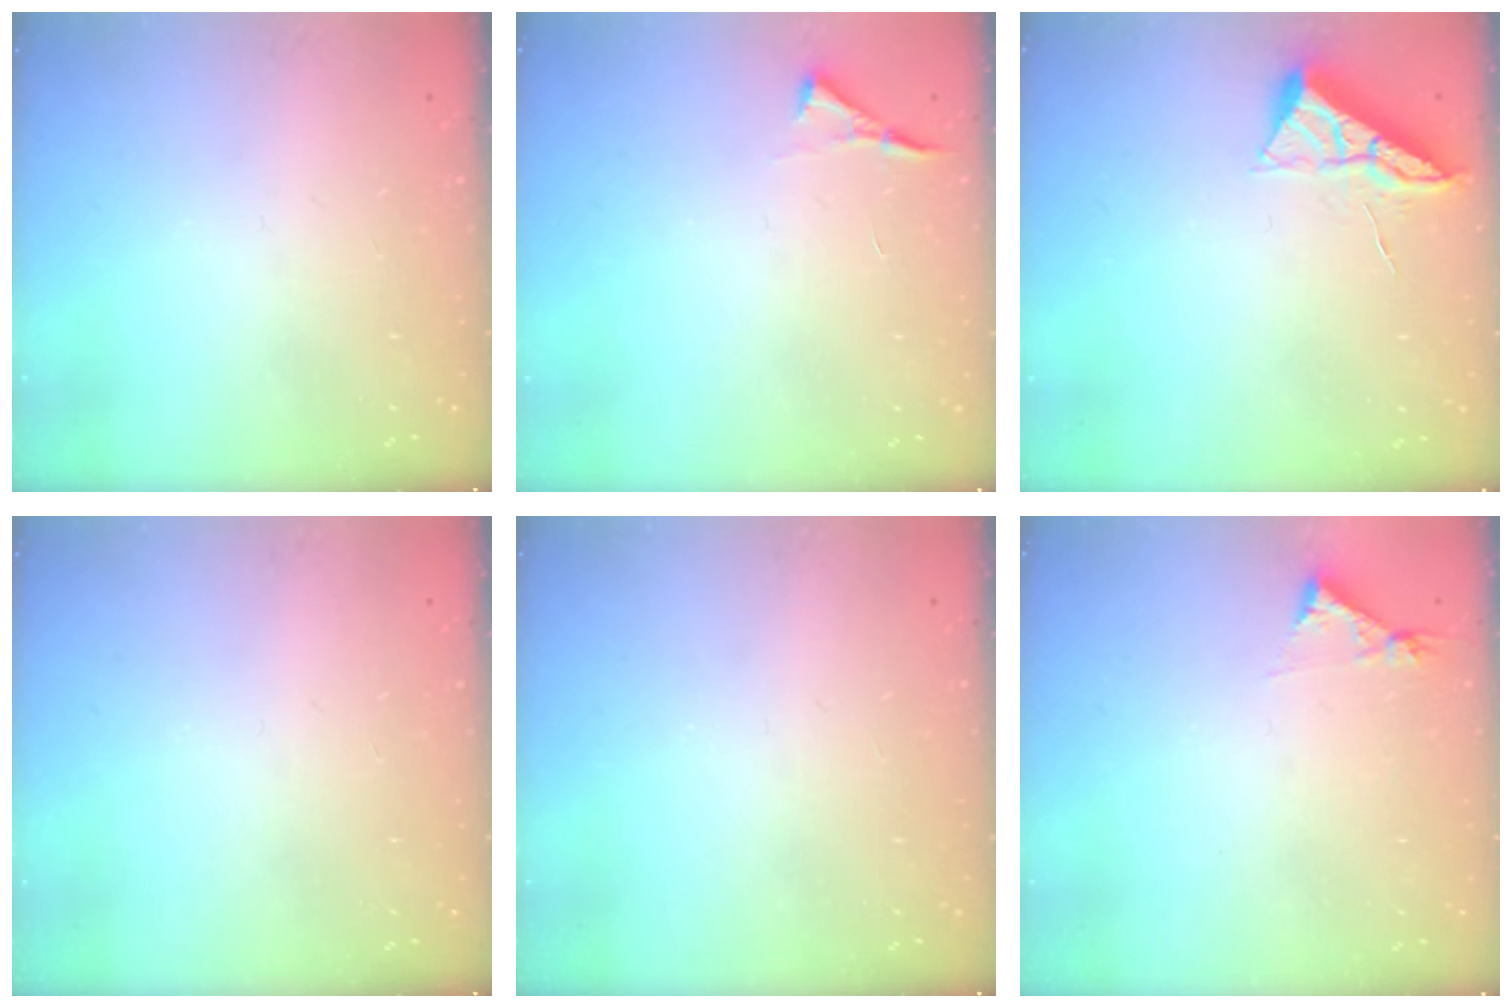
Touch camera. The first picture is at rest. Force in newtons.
{"total": 3.5, "press": 3.5, "slide": 0.5}
{"total": 6.6, "press": 6.6, "slide": 0.7}
{"total": 0.0}
{"total": 0.0}
{"total": 4.3, "press": 4.3, "slide": 0.5}